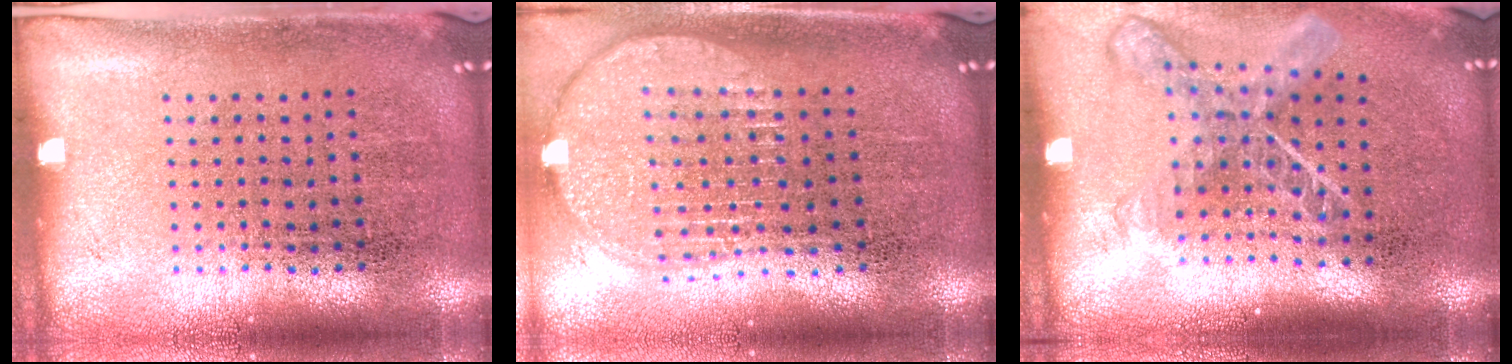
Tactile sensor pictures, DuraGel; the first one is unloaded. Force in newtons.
{"total": 2.0, "press": 1.7, "slide": 1.1}
{"total": 2.0, "press": 1.4, "slide": 1.3}